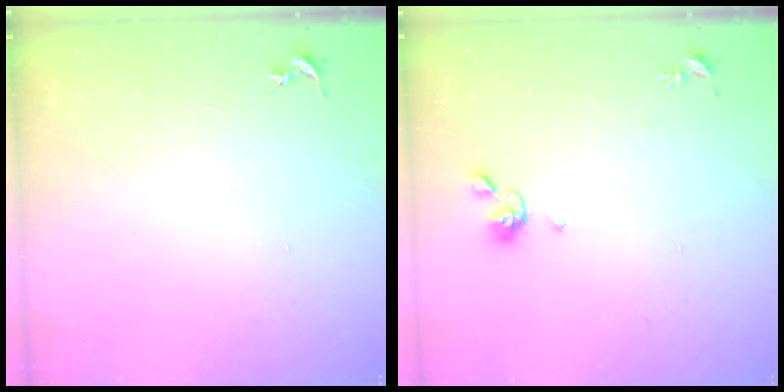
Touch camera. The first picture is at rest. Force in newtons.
{"total": 7.5, "press": 7.4, "slide": 1.1}